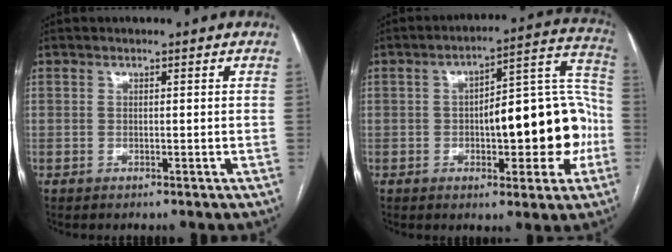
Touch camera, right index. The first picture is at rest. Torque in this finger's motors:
{"motor_torque": [1.56, -0.01, 0.66, 0.15]}